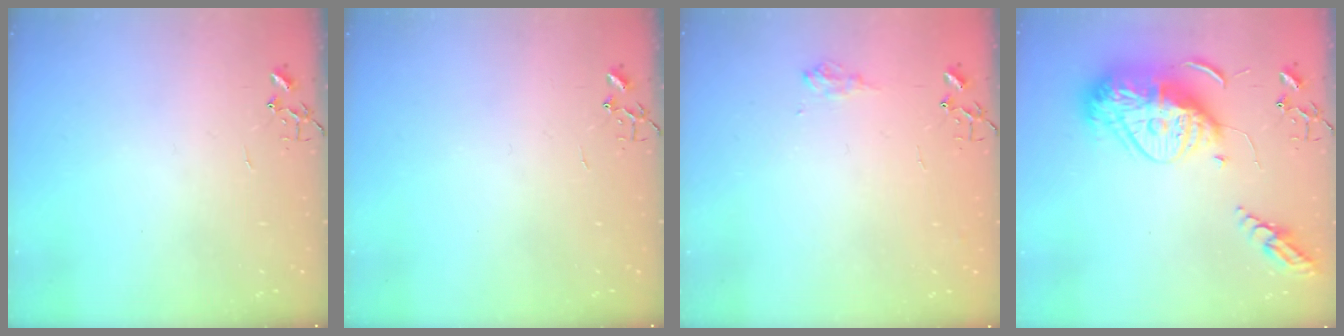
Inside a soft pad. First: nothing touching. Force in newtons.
{"total": 0.0}
{"total": 8.0, "press": 8.0, "slide": 1.0}
{"total": 19.6, "press": 19.5, "slide": 1.9}